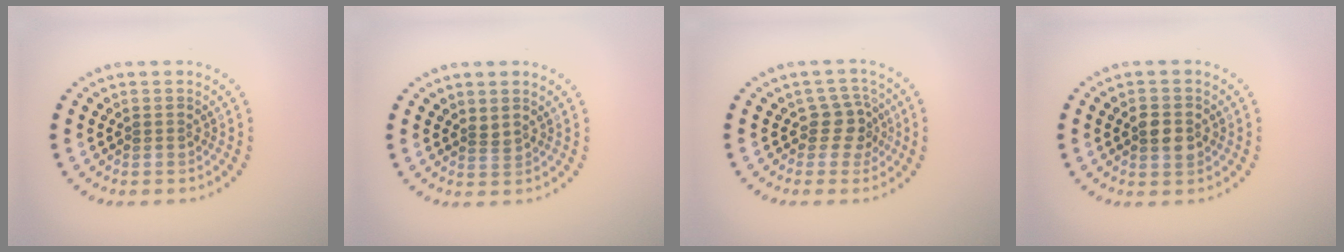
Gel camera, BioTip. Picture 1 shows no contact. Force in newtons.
{"total": 0.7, "press": 0.5, "slide": 0.6}
{"total": 2.5, "press": 1.9, "slide": 1.6}
{"total": 2.4, "press": 2.4, "slide": 0.1}